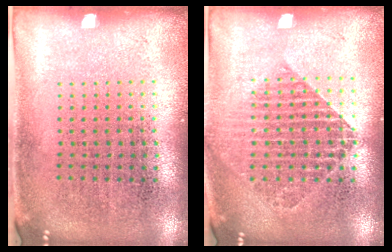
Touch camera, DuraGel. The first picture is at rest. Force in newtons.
{"total": 1.6, "press": 1.4, "slide": 0.7}